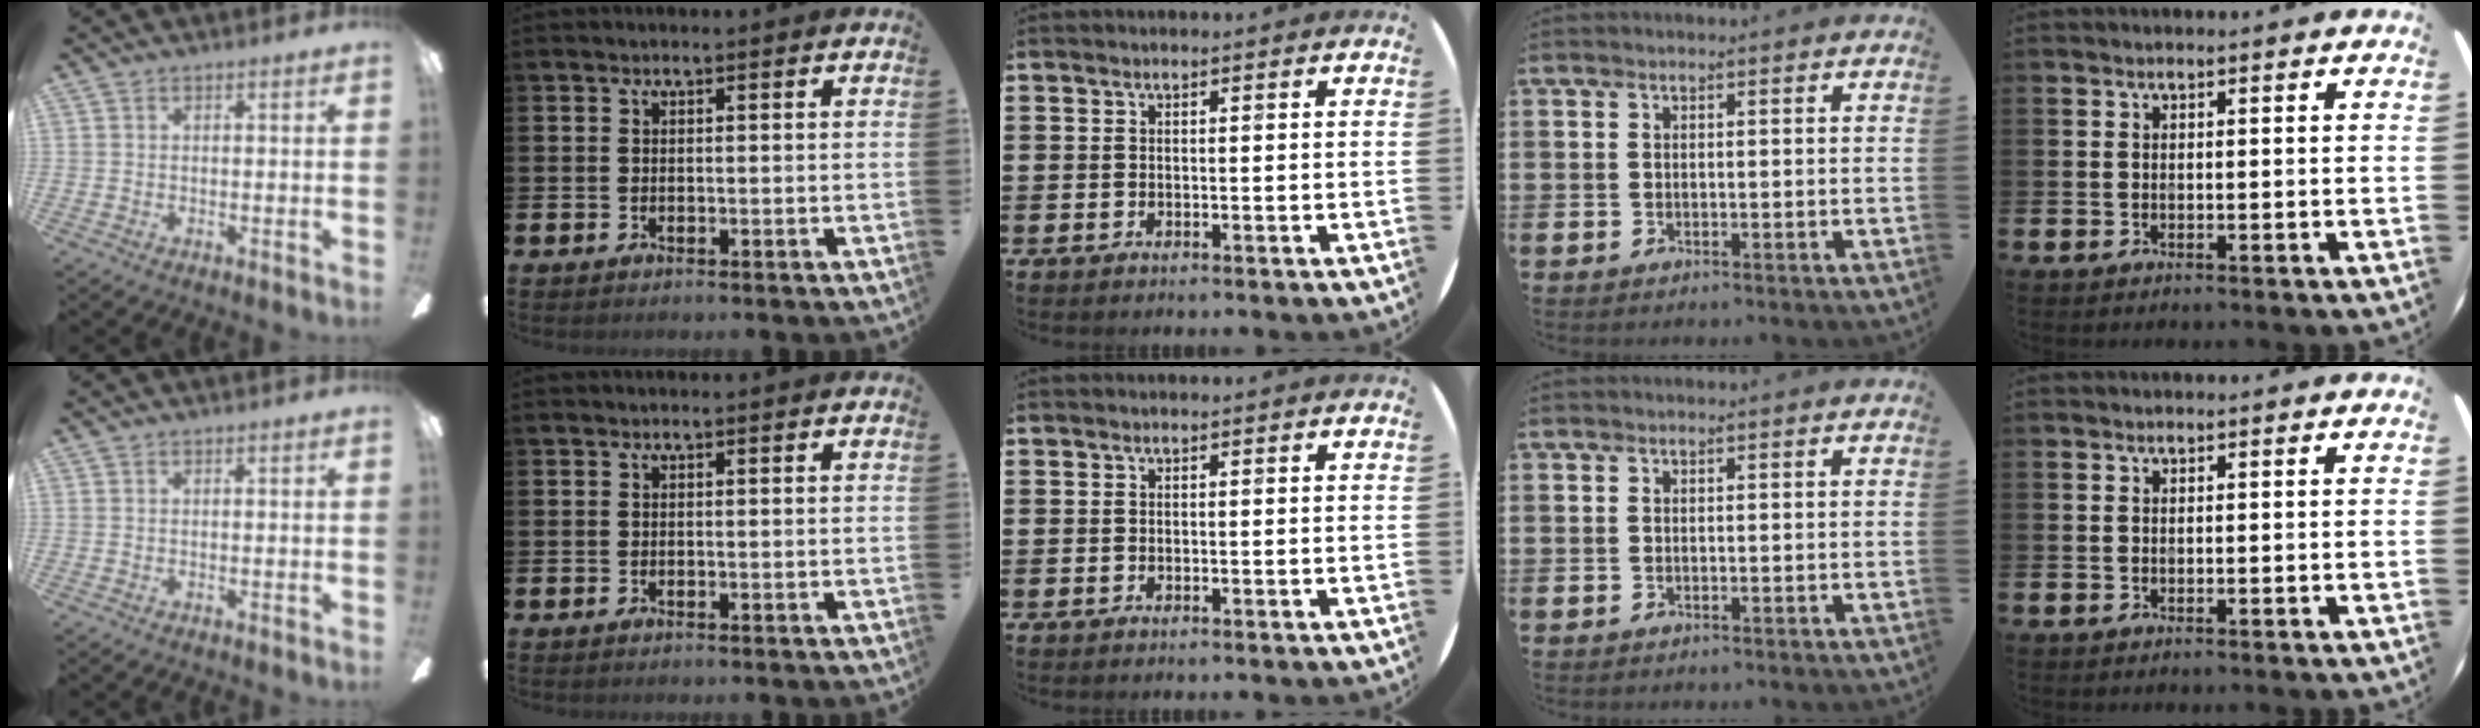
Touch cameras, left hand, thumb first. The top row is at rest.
{}